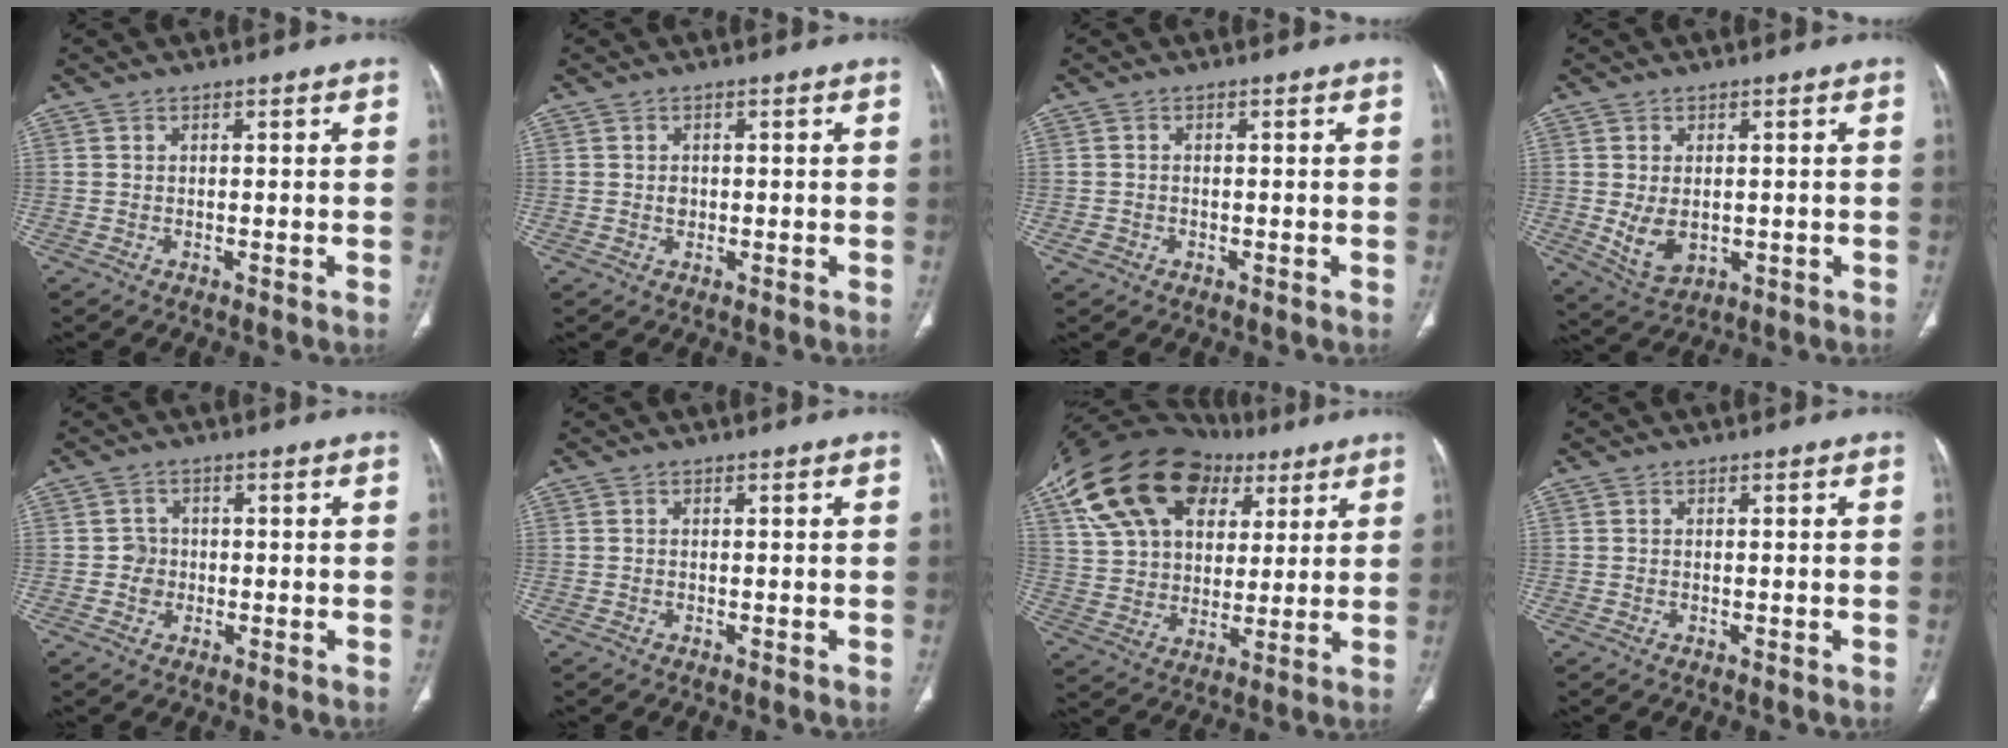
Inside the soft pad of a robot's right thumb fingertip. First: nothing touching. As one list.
[{"total": 1.2, "force": [0.0, 1.0, 0.6], "torque": [-0.008, 0.002, 0.001]}, {"total": 1.3, "force": [-0.5, 1.1, 0.4], "torque": [-0.009, 0.005, -0.009]}, {"total": 6.5, "force": [-0.4, 4.3, 4.9], "torque": [-0.082, -0.010, 0.010]}, {"total": 2.7, "force": [-0.4, 2.6, 0.7], "torque": [0.004, 0.009, -0.010]}, {"total": 0.0}, {"total": 24.3, "force": [12.8, 15.5, 13.8], "torque": [-0.242, 0.016, 0.233]}, {"total": 0.0}]